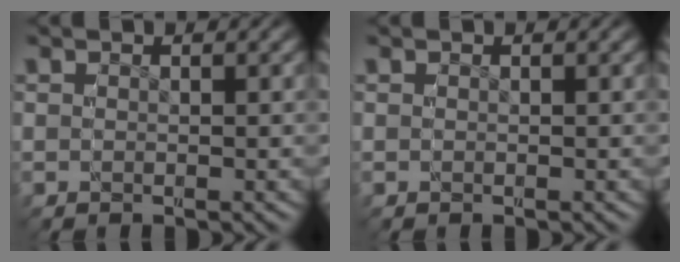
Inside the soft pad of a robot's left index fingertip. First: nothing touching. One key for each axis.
{"total": 0.0}